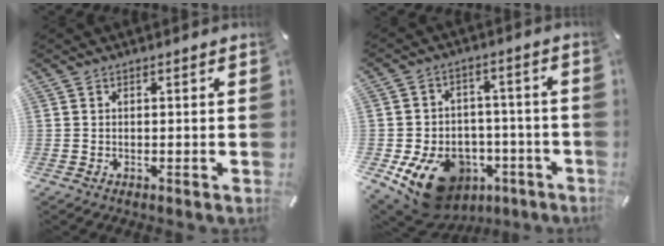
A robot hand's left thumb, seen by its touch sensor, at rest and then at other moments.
{"total": 15.8, "force": [-7.8, 11.0, 8.2], "torque": [-0.142, 0.048, -0.118]}